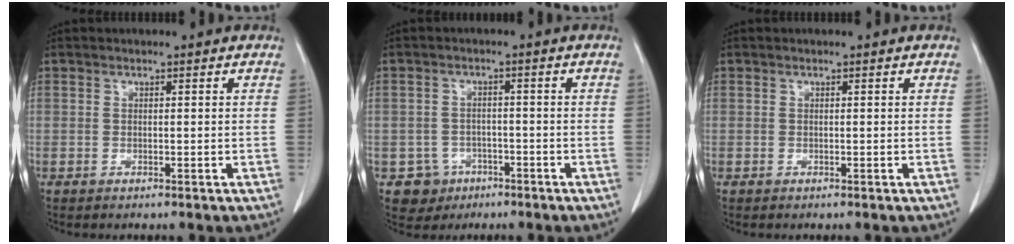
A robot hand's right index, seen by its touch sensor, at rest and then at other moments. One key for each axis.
{"total": 4.6, "fx": -2.2, "fy": 4.0, "fz": 0.2, "tx": 0.000, "ty": 0.013, "tz": -0.029}
{"total": 0.0}